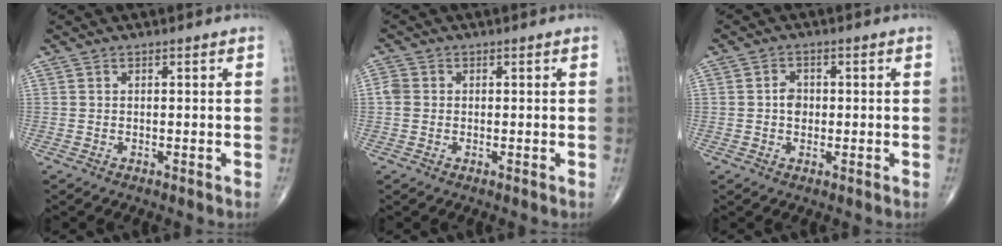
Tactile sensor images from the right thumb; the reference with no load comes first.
{"total": 2.4, "force": [0.0, 2.1, 1.2], "torque": [-0.023, 0.006, -0.002]}
{"total": 2.8, "force": [-0.1, 2.2, 1.7], "torque": [-0.016, 0.004, -0.005]}